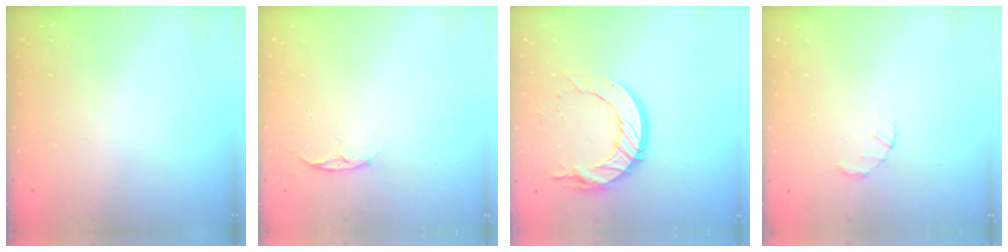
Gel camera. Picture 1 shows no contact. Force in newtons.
{"total": 4.5, "press": 4.5, "slide": 0.6}
{"total": 14.6, "press": 14.5, "slide": 0.9}
{"total": 1.5, "press": 1.5, "slide": 0.3}